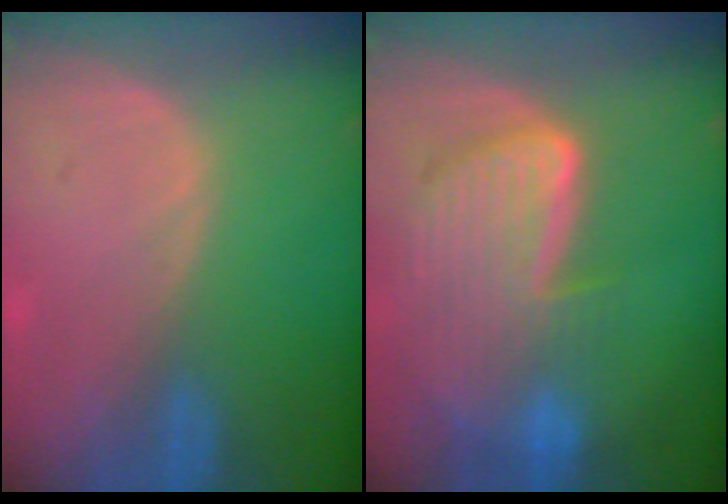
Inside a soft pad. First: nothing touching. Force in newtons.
{"total": 9.7, "press": 8.2, "slide": 5.3}